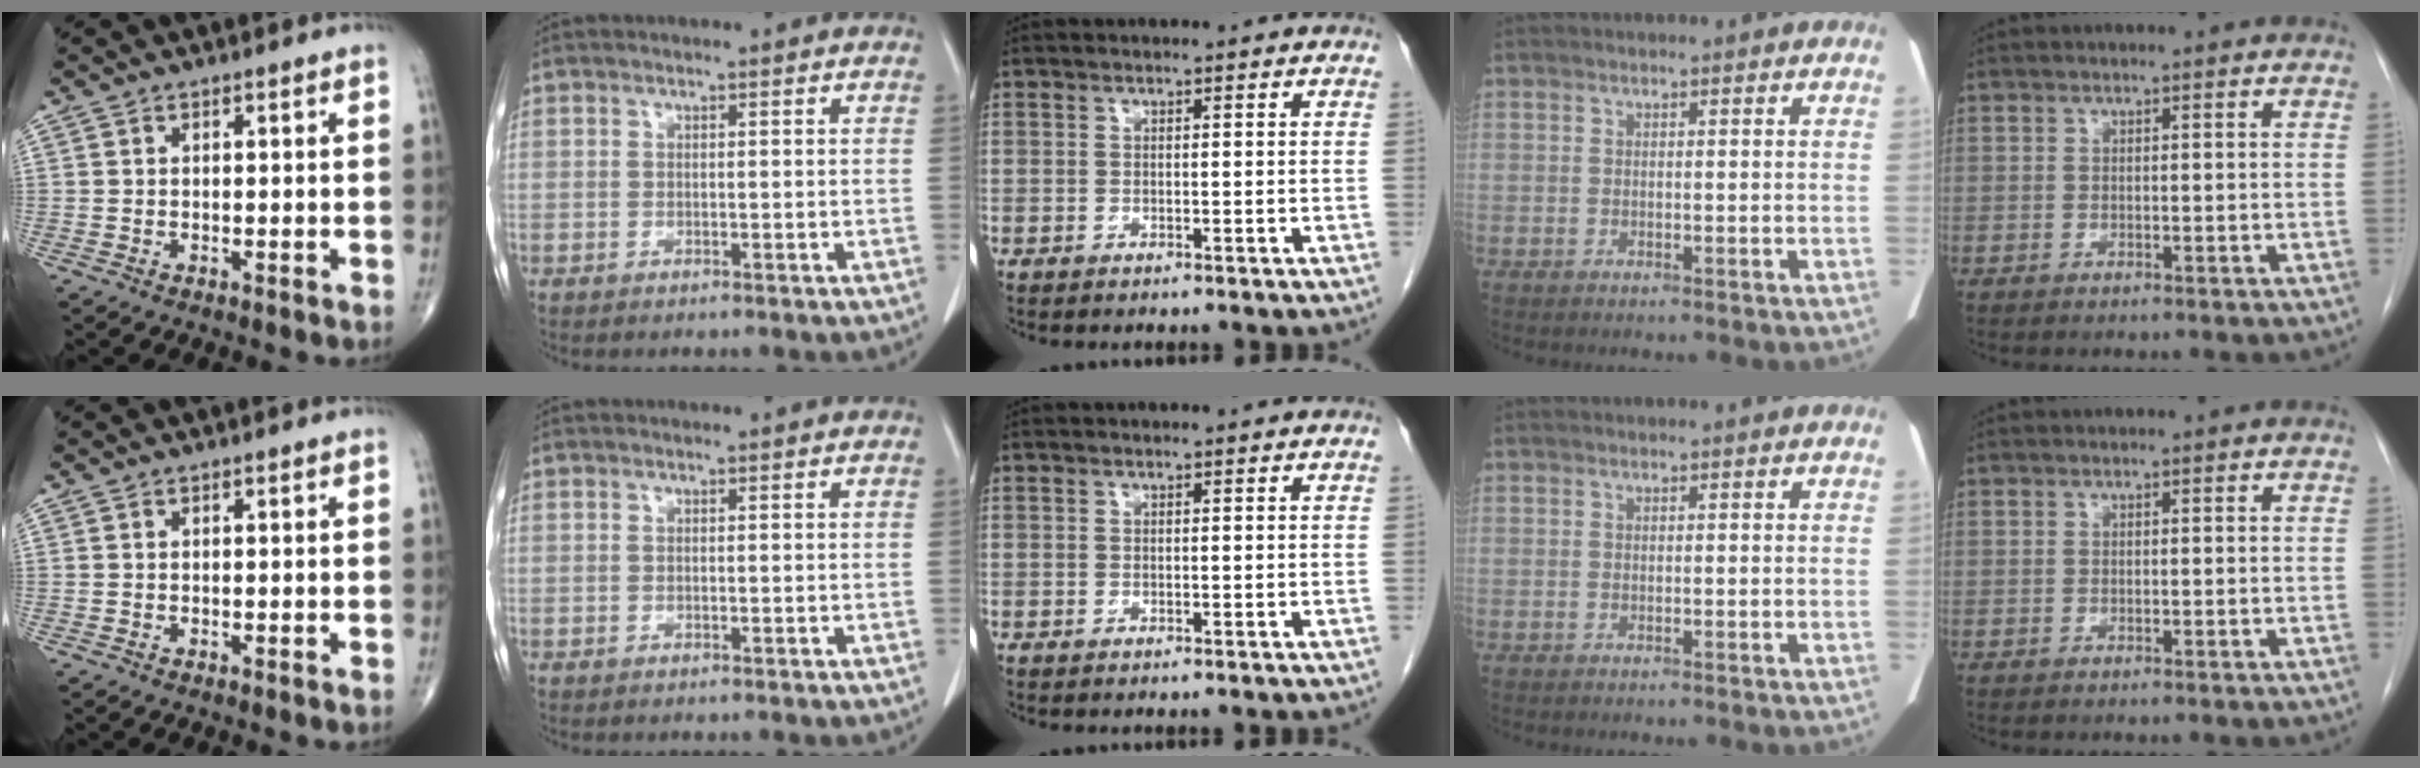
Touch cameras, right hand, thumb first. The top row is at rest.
{}